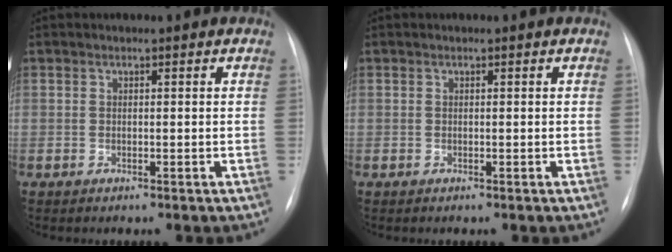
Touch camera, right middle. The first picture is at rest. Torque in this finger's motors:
{"motor_torque": [-0.01, -0.01, 0.00, 0.00]}